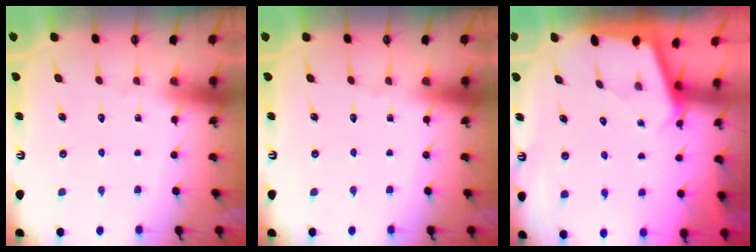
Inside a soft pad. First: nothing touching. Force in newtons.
{"total": 0.0}
{"total": 1.9, "press": 1.9, "slide": 0.1}